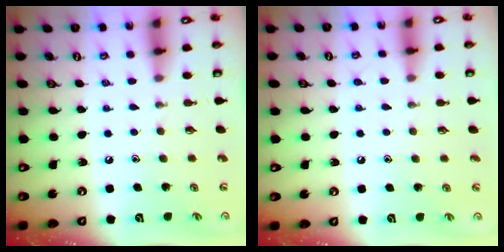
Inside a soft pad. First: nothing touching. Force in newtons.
{"total": 4.3, "press": 4.2, "slide": 0.6}